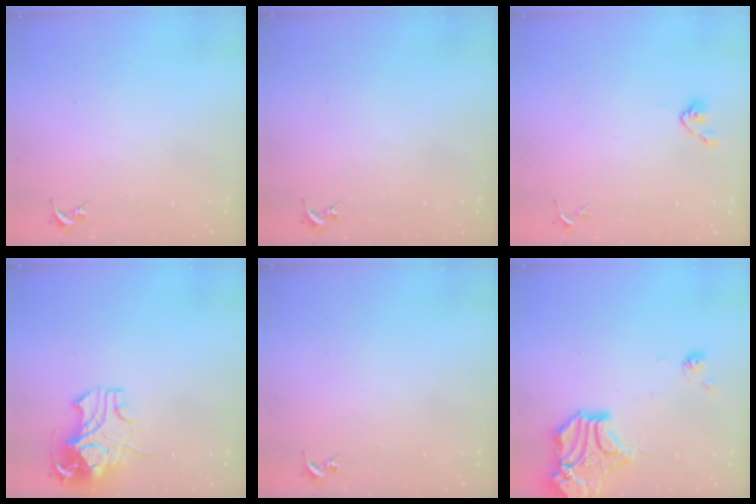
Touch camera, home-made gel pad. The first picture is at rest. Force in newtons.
{"total": 0.0}
{"total": 4.8, "press": 4.4, "slide": 2.0}
{"total": 12.2, "press": 12.0, "slide": 1.9}
{"total": 0.0}
{"total": 16.4, "press": 15.9, "slide": 3.7}